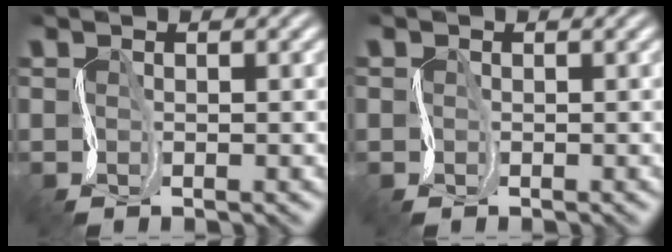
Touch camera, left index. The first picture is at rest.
{"total": 4.0, "force": [1.0, 3.6, 1.5], "torque": [-0.040, 0.016, -0.029]}